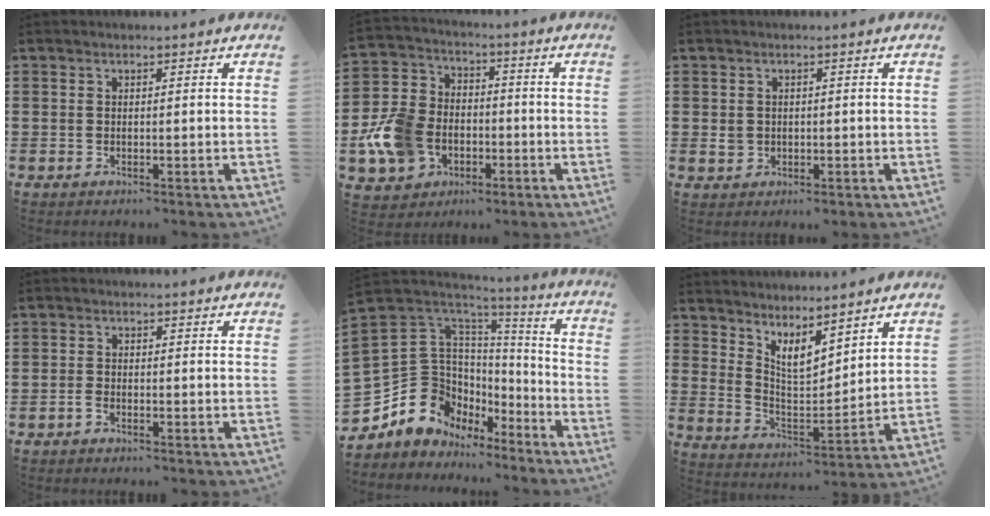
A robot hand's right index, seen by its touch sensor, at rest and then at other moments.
{"total": 11.0, "force": [-3.7, 8.6, 5.7], "torque": [-0.166, 0.020, -0.074]}
{"total": 1.7, "force": [-0.1, 1.6, 0.6], "torque": [-0.017, 0.007, -0.004]}
{"total": 1.2, "force": [-0.8, 0.5, 0.6], "torque": [-0.014, -0.003, -0.015]}
{"total": 11.8, "force": [-4.2, 10.4, 3.9], "torque": [-0.126, -0.019, -0.072]}
{"total": 5.4, "force": [4.5, 1.6, 2.6], "torque": [-0.066, -0.023, 0.081]}